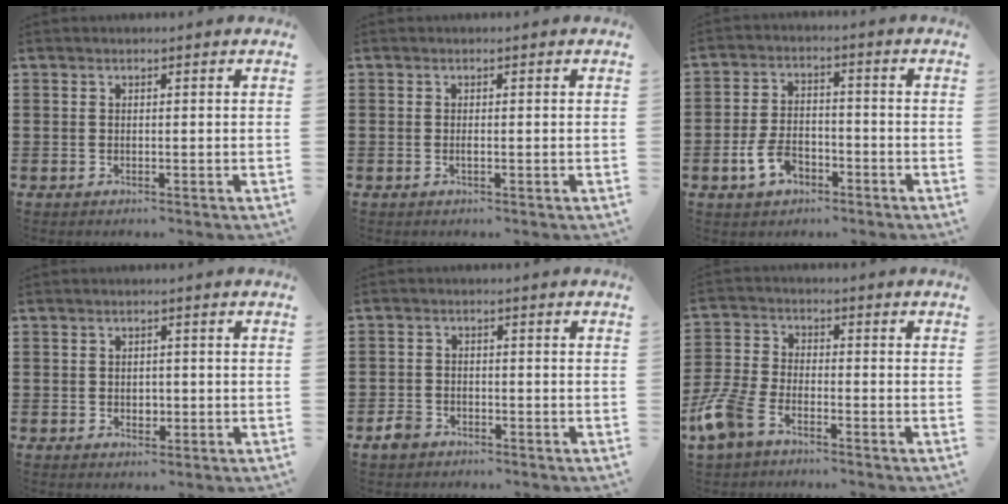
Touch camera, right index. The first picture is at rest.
{"total": 0.5, "force": [-0.1, 0.1, 0.5], "torque": [-0.009, -0.003, -0.002]}
{"total": 5.3, "force": [-2.7, 3.2, 3.4], "torque": [-0.077, 0.003, -0.052]}
{"total": 1.6, "force": [-0.3, 1.2, 0.9], "torque": [-0.021, 0.002, -0.006]}
{"total": 2.3, "force": [-1.6, 1.4, 0.7], "torque": [-0.029, -0.002, -0.037]}
{"total": 6.5, "force": [-4.7, 2.5, 3.8], "torque": [-0.116, -0.012, -0.099]}